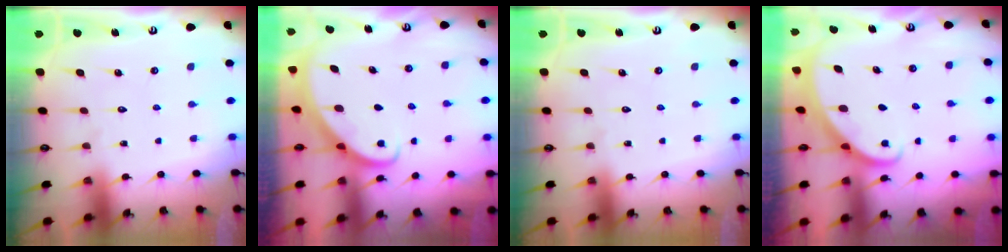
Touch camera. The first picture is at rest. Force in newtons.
{"total": 2.7, "press": 2.7, "slide": 0.1}
{"total": 0.0}
{"total": 1.8, "press": 1.8, "slide": 0.0}